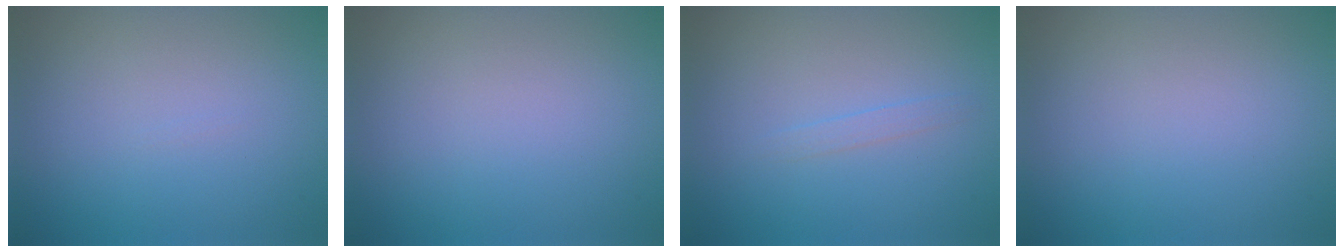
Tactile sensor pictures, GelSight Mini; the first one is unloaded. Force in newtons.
{"total": 0.0}
{"total": 0.8, "press": 0.8, "slide": 0.1}
{"total": 0.0}